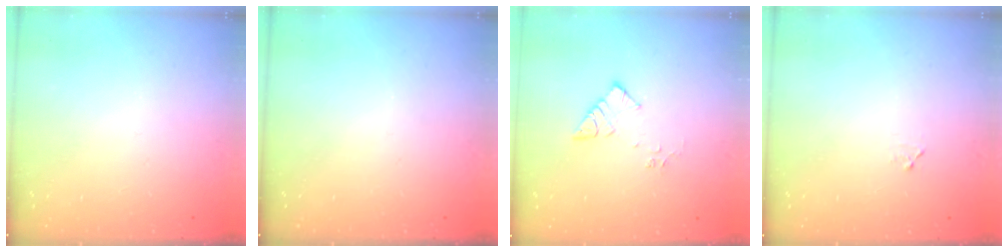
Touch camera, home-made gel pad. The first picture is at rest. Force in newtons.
{"total": 0.0}
{"total": 7.2, "press": 7.2, "slide": 0.5}
{"total": 3.4, "press": 3.4, "slide": 0.4}